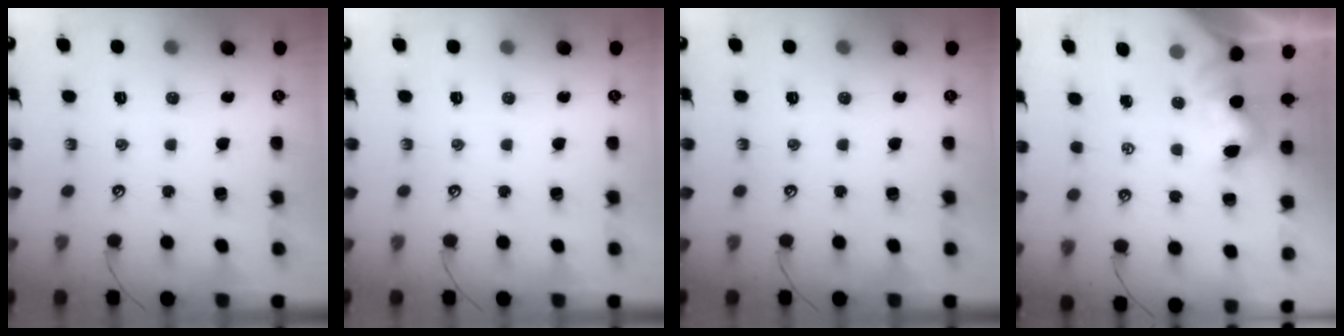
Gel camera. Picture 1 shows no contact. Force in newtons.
{"total": 0.0}
{"total": 0.0}
{"total": 1.6, "press": 1.5, "slide": 0.7}